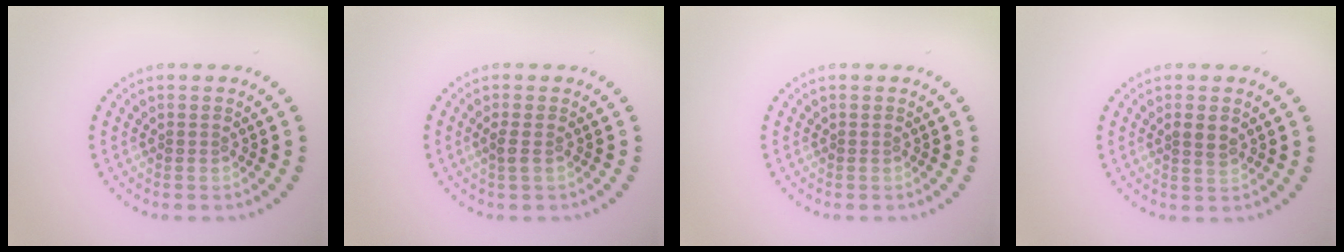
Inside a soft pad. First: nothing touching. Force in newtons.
{"total": 1.0, "press": 0.9, "slide": 0.4}
{"total": 0.0}
{"total": 1.5, "press": 1.5, "slide": 0.3}